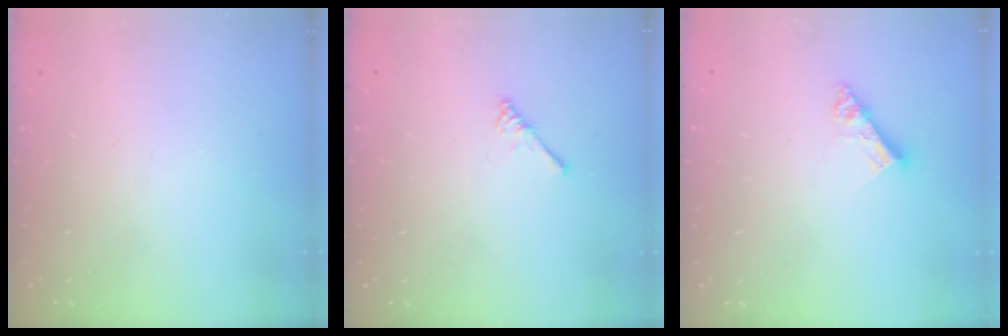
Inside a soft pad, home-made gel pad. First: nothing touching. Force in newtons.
{"total": 3.0, "press": 2.9, "slide": 0.5}
{"total": 5.2, "press": 5.2, "slide": 0.1}